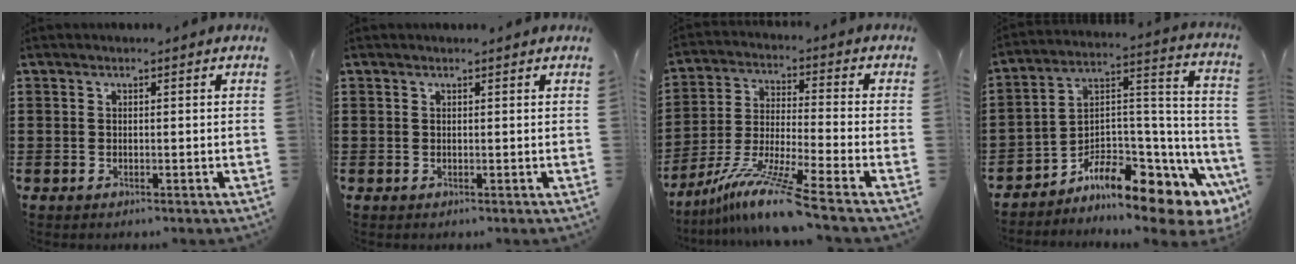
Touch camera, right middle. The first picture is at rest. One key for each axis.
{"total": 0.0}
{"total": 11.0, "fx": -8.8, "fy": -0.3, "fz": 6.6, "tx": -0.135, "ty": 0.000, "tz": -0.176}
{"total": 8.5, "fx": -6.8, "fy": 2.9, "fz": 4.2, "tx": -0.075, "ty": -0.009, "tz": -0.130}